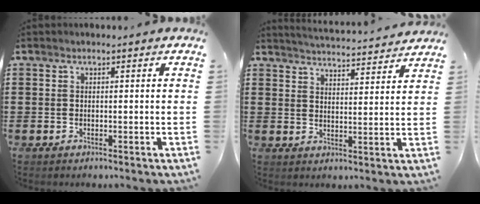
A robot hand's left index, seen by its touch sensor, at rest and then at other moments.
{"total": 4.0, "force": [3.8, -0.9, 0.3], "torque": [-0.022, -0.032, 0.064]}